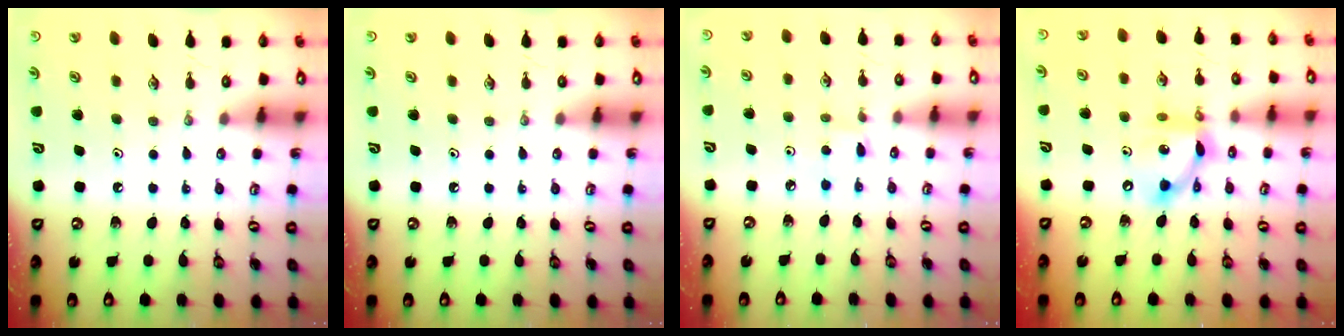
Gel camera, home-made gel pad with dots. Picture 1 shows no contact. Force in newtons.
{"total": 0.0}
{"total": 2.4, "press": 2.4, "slide": 0.3}
{"total": 12.6, "press": 12.6, "slide": 0.6}